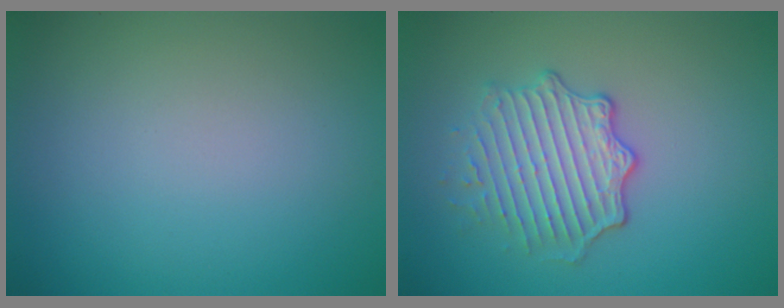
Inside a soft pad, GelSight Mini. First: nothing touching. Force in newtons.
{"total": 4.1, "press": 3.4, "slide": 2.3}